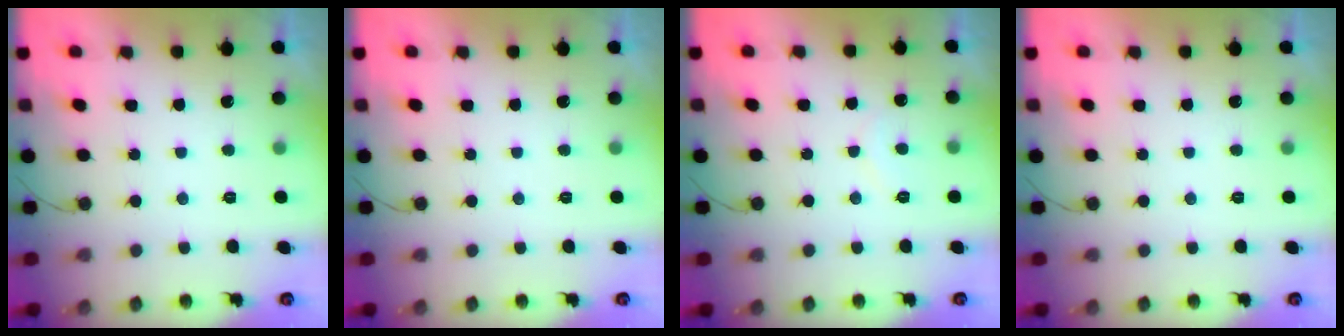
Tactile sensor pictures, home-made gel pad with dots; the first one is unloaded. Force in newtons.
{"total": 0.0}
{"total": 5.3, "press": 5.3, "slide": 0.4}
{"total": 0.0}